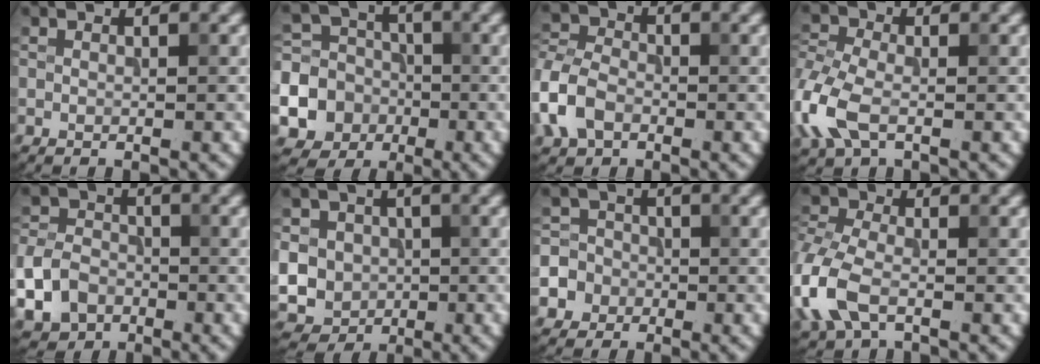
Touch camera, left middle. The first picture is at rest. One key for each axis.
{"total": 14.3, "fx": -4.9, "fy": 13.1, "fz": 3.1, "tx": -0.112, "ty": -0.027, "tz": -0.098}
{"total": 5.2, "fx": -2.1, "fy": 3.7, "fz": 3.0, "tx": -0.067, "ty": 0.007, "tz": -0.055}
{"total": 5.8, "fx": -1.7, "fy": 3.7, "fz": 4.2, "tx": -0.112, "ty": 0.004, "tz": -0.051}
{"total": 6.1, "fx": -2.4, "fy": 4.8, "fz": 3.0, "tx": -0.058, "ty": -0.013, "tz": -0.052}
{"total": 10.5, "fx": -0.1, "fy": 9.8, "fz": 3.8, "tx": -0.101, "ty": 0.010, "tz": -0.030}
{"total": 7.1, "fx": -2.8, "fy": 6.3, "fz": 1.4, "tx": -0.026, "ty": -0.003, "tz": -0.079}
{"total": 6.3, "fx": -2.0, "fy": 3.9, "fz": 4.5, "tx": -0.118, "ty": 0.001, "tz": -0.057}